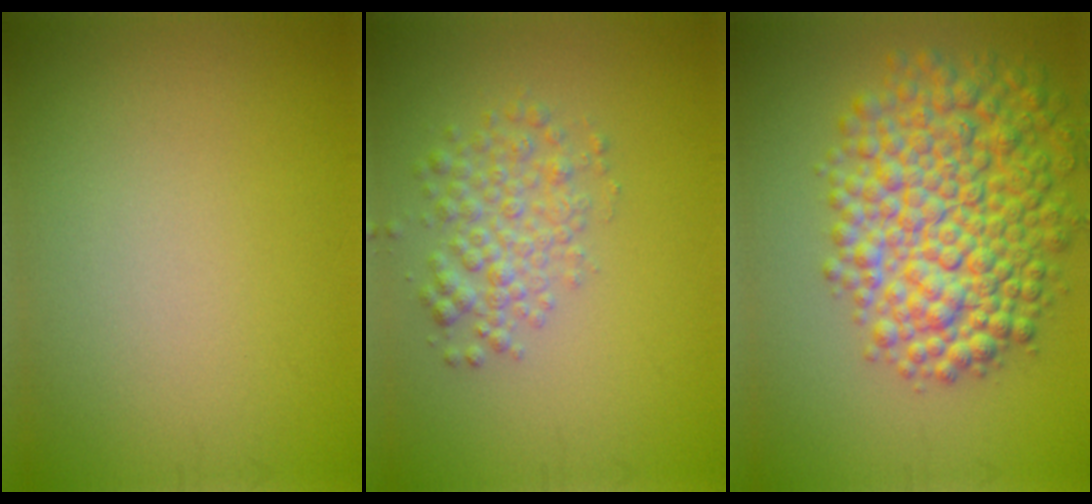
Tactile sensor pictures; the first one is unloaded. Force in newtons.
{"total": 3.3, "press": 3.3, "slide": 0.1}
{"total": 9.8, "press": 9.8, "slide": 0.2}